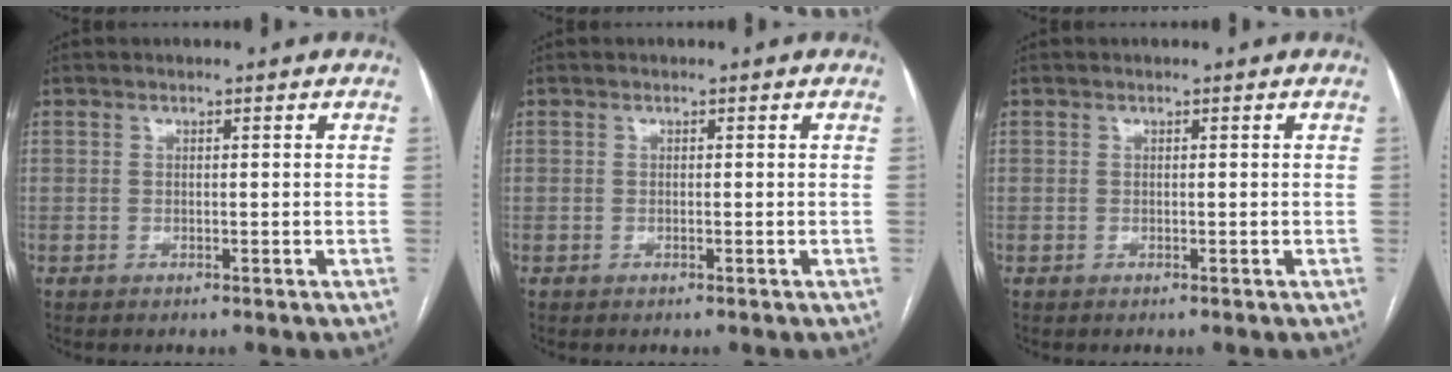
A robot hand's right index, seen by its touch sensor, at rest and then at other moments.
{"total": 0.0}
{"total": 0.0}